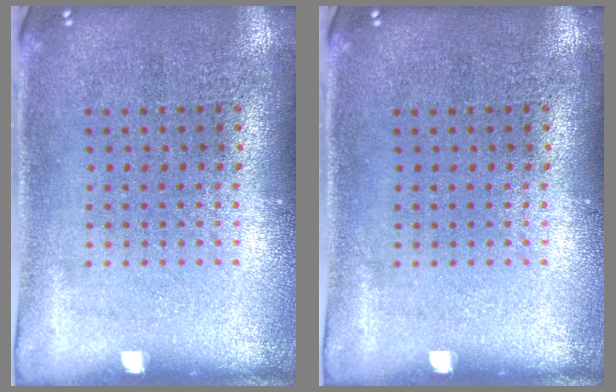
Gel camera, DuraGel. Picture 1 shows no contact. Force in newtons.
{"total": 0.0}